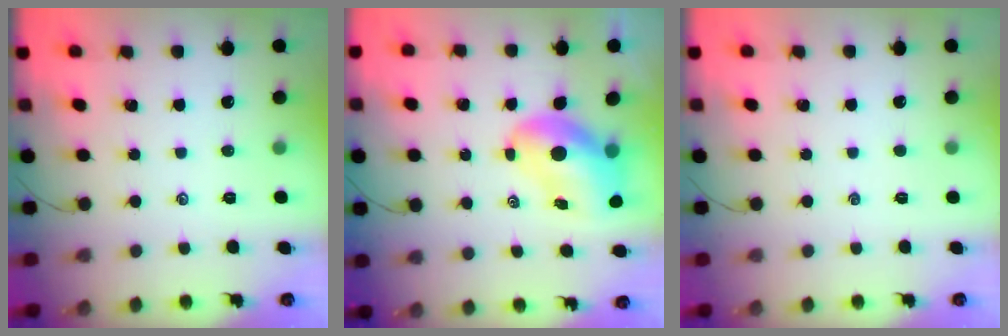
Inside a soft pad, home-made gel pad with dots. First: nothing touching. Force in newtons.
{"total": 10.2, "press": 9.8, "slide": 2.9}
{"total": 0.0}